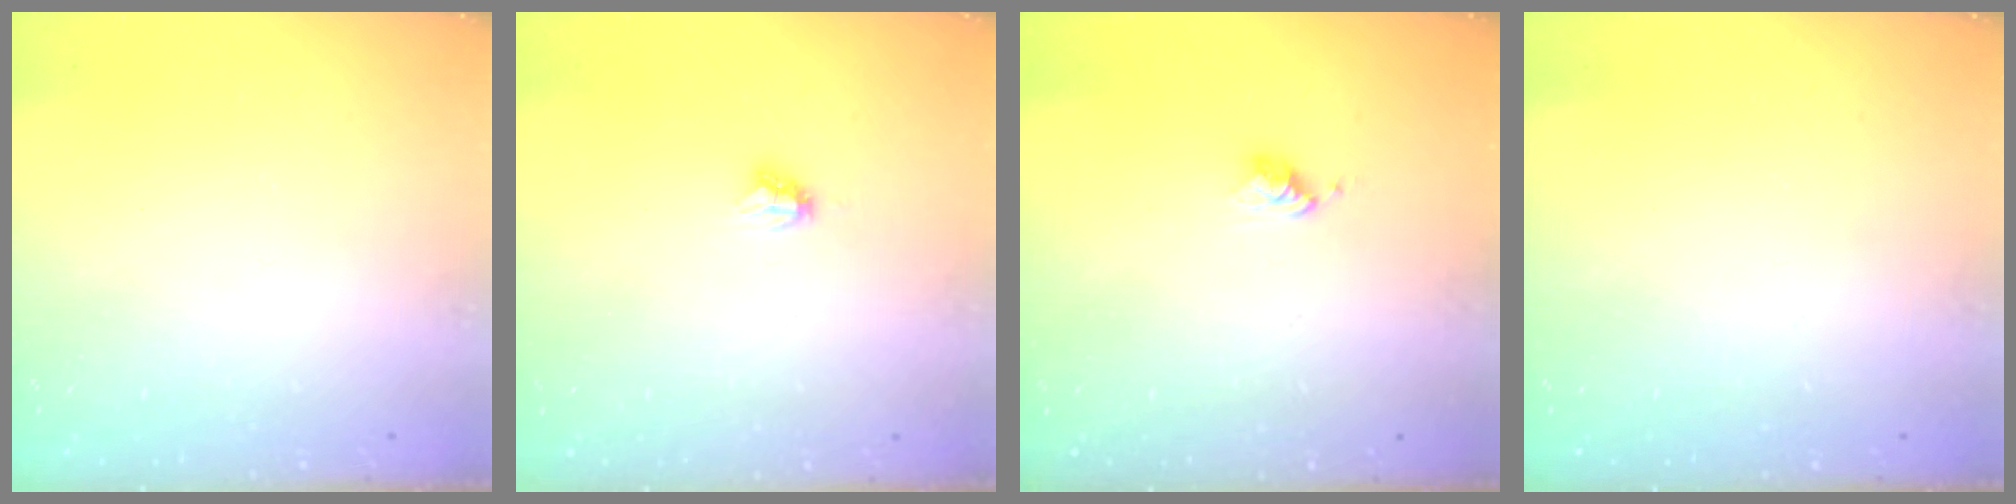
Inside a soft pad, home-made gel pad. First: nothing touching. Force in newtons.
{"total": 2.8, "press": 2.7, "slide": 0.4}
{"total": 3.7, "press": 3.6, "slide": 0.5}
{"total": 0.0}